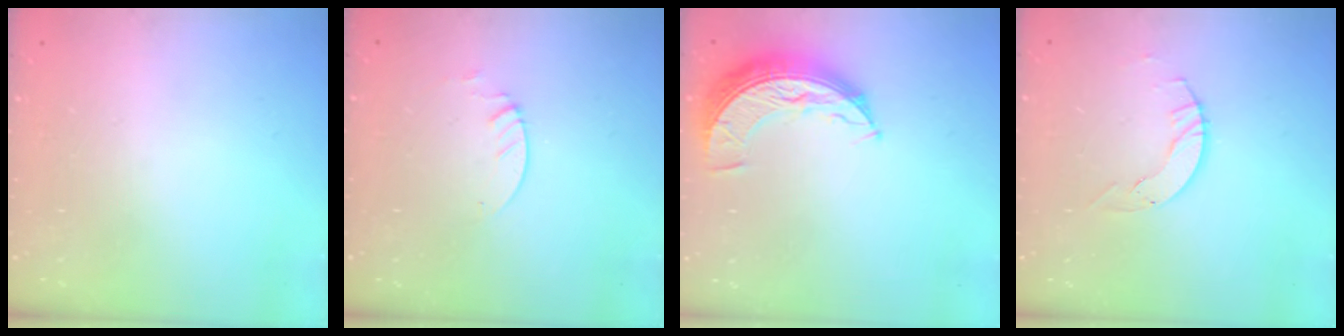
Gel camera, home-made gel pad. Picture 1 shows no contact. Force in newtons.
{"total": 1.3, "press": 1.3, "slide": 0.1}
{"total": 9.5, "press": 9.5, "slide": 0.5}
{"total": 4.5, "press": 4.5, "slide": 0.5}